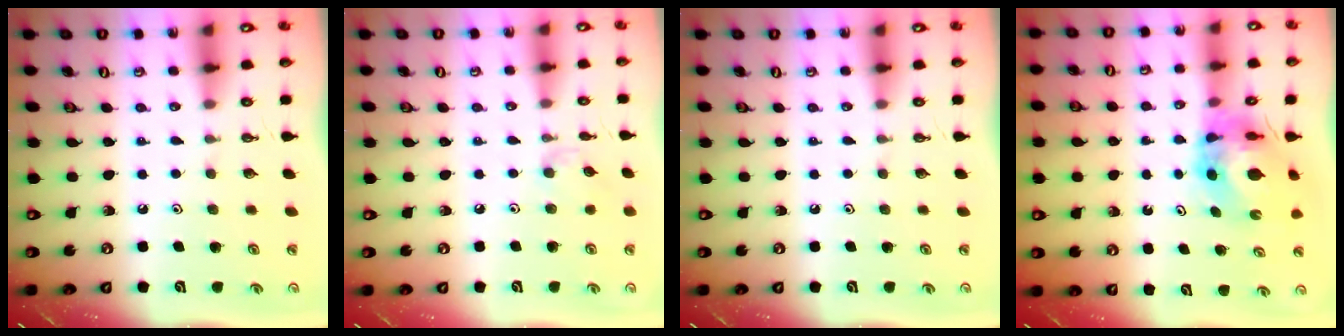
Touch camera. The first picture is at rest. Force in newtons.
{"total": 5.6, "press": 5.6, "slide": 0.6}
{"total": 0.0}
{"total": 8.2, "press": 8.1, "slide": 1.1}